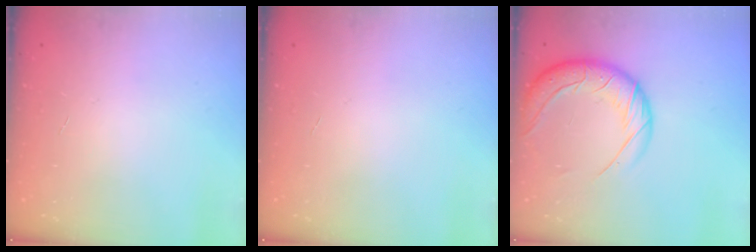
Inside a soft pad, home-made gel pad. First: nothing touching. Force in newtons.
{"total": 0.0}
{"total": 18.1, "press": 17.4, "slide": 4.9}